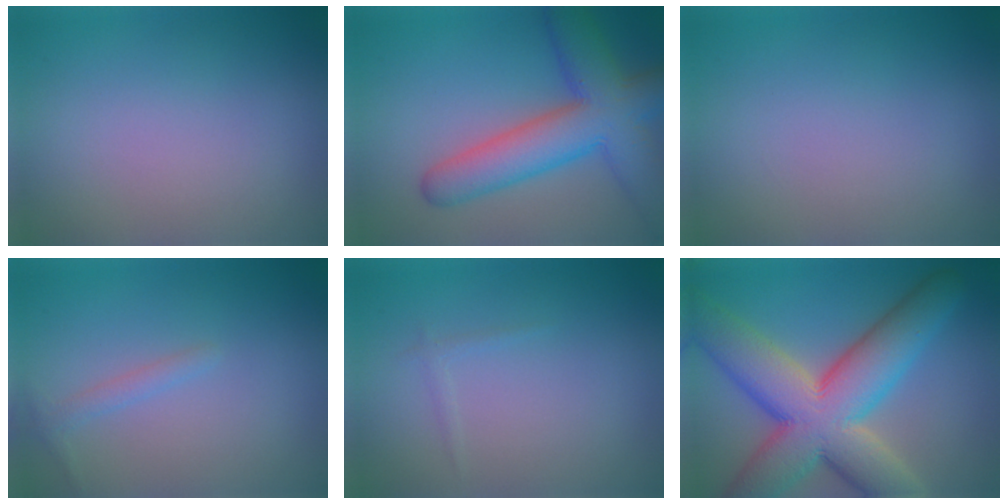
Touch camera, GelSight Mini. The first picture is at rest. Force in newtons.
{"total": 9.3, "press": 9.3, "slide": 0.4}
{"total": 0.0}
{"total": 1.2, "press": 1.2, "slide": 0.0}
{"total": 0.6, "press": 0.6, "slide": 0.0}
{"total": 13.6, "press": 13.6, "slide": 0.5}